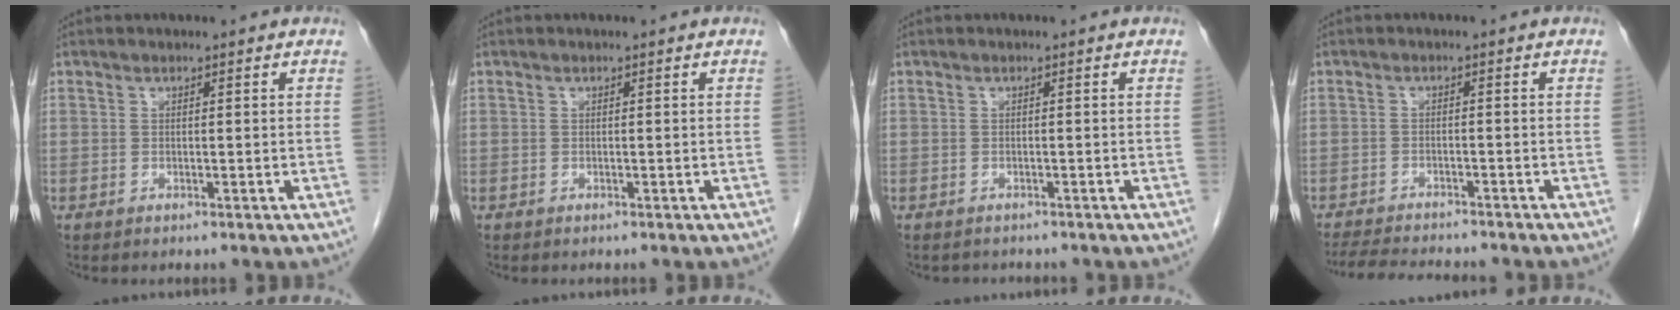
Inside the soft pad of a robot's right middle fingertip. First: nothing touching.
{"total": 0.0}
{"total": 2.4, "force": [-2.2, 1.0, 0.4], "torque": [-0.010, -0.002, -0.027]}
{"total": 10.3, "force": [-9.3, 1.3, 4.0], "torque": [-0.062, -0.012, -0.134]}